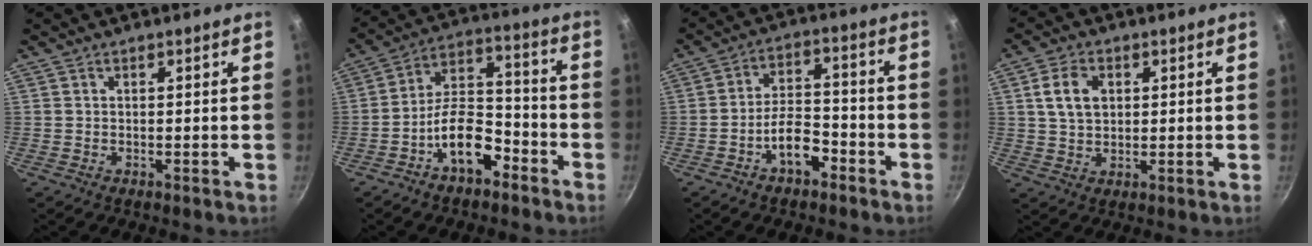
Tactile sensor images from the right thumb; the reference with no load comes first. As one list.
[{"total": 11.8, "force": [-6.4, 6.1, 7.8], "torque": [-0.108, 0.069, -0.116]}, {"total": 7.9, "force": [-4.3, 3.9, 5.3], "torque": [-0.071, 0.044, -0.076]}, {"total": 6.7, "force": [1.8, 4.8, 4.5], "torque": [-0.069, 0.002, 0.033]}]